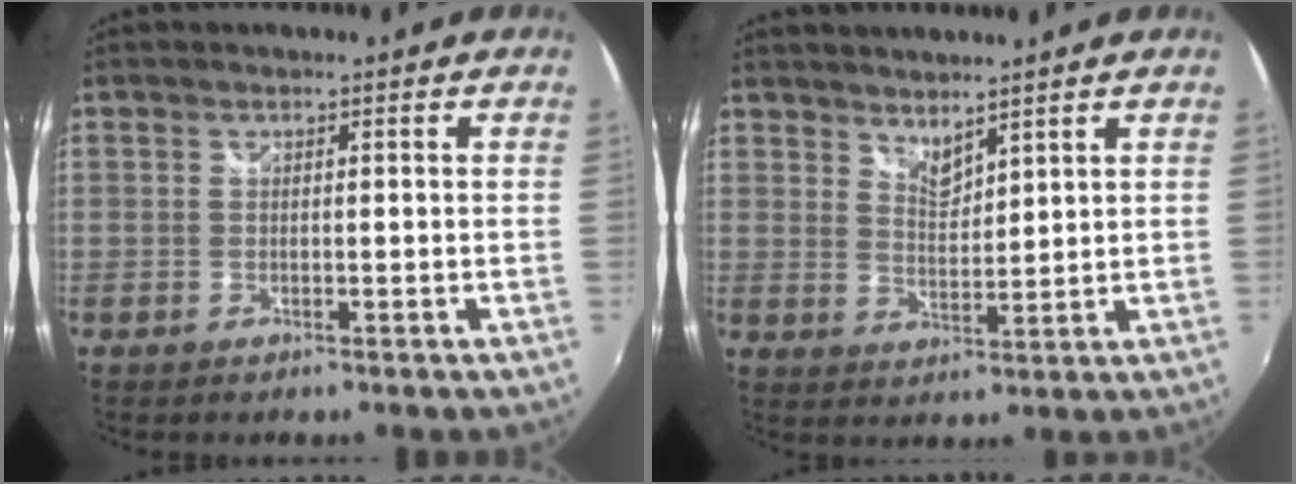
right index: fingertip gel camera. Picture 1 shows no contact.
{"total": 4.0, "force": [3.7, 0.9, 1.2], "torque": [-0.016, -0.005, 0.065]}